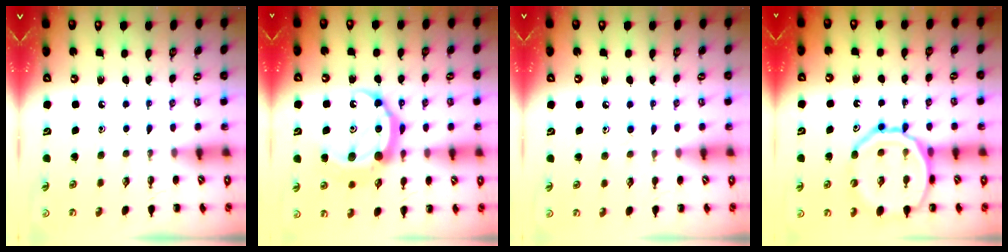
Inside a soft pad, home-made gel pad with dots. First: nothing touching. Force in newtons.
{"total": 14.0, "press": 14.0, "slide": 0.9}
{"total": 6.7, "press": 6.3, "slide": 2.1}
{"total": 17.4, "press": 17.3, "slide": 2.5}